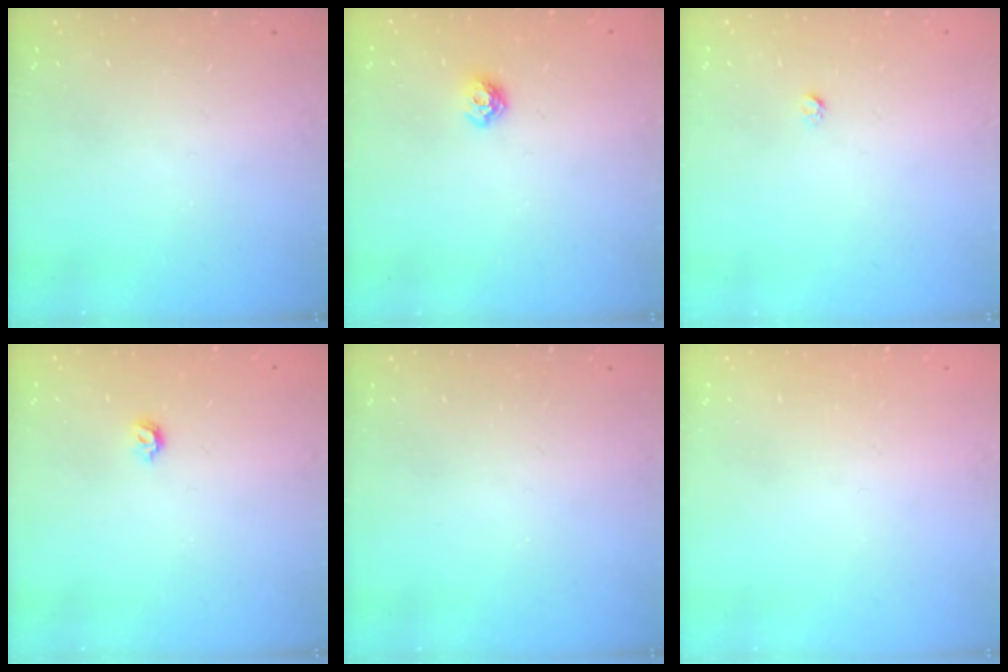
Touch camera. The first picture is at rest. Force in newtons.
{"total": 6.8, "press": 6.7, "slide": 1.0}
{"total": 1.6, "press": 1.5, "slide": 0.1}
{"total": 4.1, "press": 4.0, "slide": 0.8}
{"total": 0.0}
{"total": 0.7, "press": 0.7, "slide": 0.1}